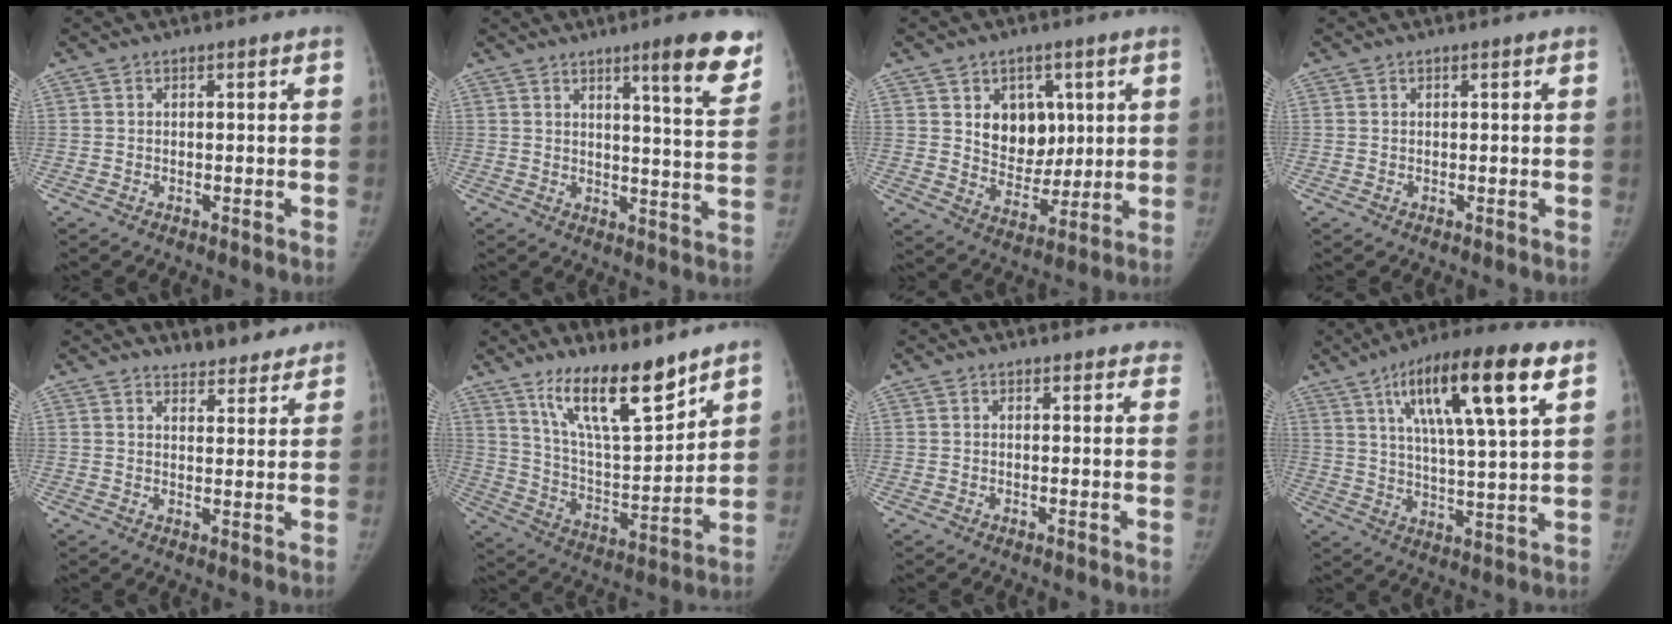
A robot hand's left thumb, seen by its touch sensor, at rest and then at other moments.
{"total": 11.5, "force": [7.4, 1.4, 8.7], "torque": [-0.092, -0.044, 0.095]}
{"total": 10.3, "force": [3.2, 7.9, 5.8], "torque": [-0.044, -0.022, 0.064]}
{"total": 0.0}
{"total": 7.6, "force": [6.8, 2.7, 1.8], "torque": [0.006, -0.044, 0.087]}
{"total": 17.1, "force": [12.3, 4.7, 10.9], "torque": [-0.152, -0.081, 0.226]}
{"total": 4.3, "force": [3.9, 1.7, 0.5], "torque": [0.030, -0.012, 0.029]}
{"total": 19.5, "force": [9.4, 4.2, 16.6], "torque": [-0.257, -0.020, 0.153]}